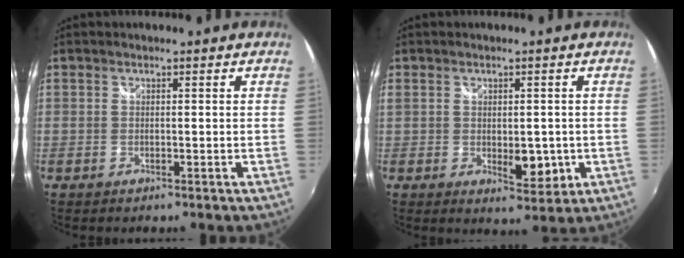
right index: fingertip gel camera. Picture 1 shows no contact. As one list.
[{"total": 6.4, "force": [-0.7, 3.5, 5.2], "torque": [-0.085, -0.014, -0.003]}]